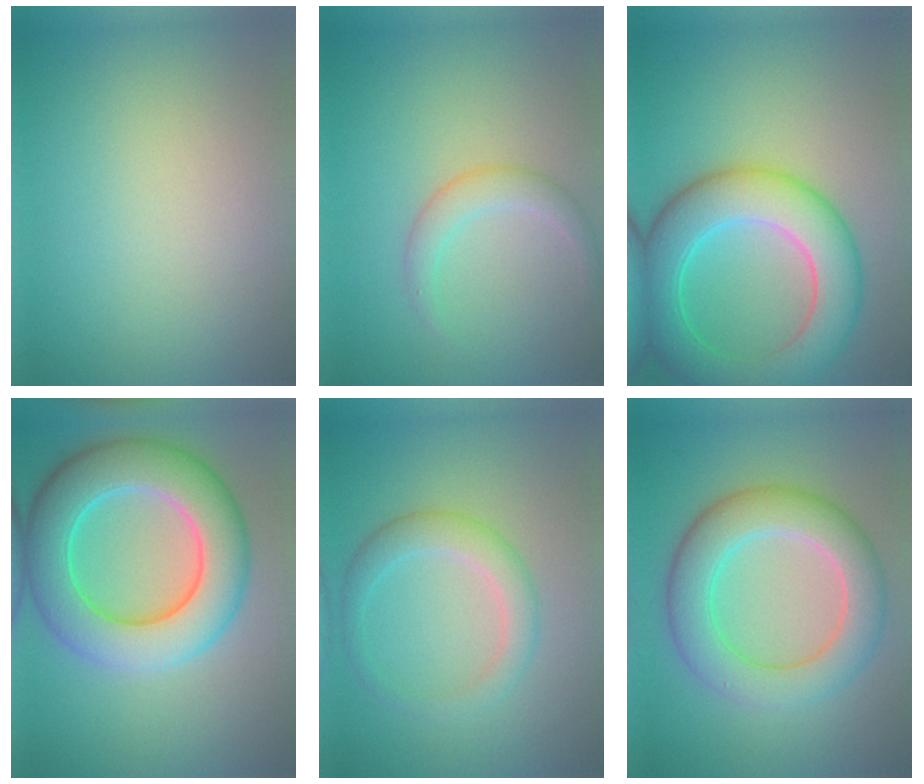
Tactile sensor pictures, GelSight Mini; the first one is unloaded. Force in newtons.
{"total": 2.2, "press": 2.1, "slide": 0.1}
{"total": 8.6, "press": 8.6, "slide": 0.1}
{"total": 9.9, "press": 9.9, "slide": 0.3}
{"total": 3.0, "press": 3.0, "slide": 0.2}
{"total": 7.0, "press": 7.0, "slide": 0.3}